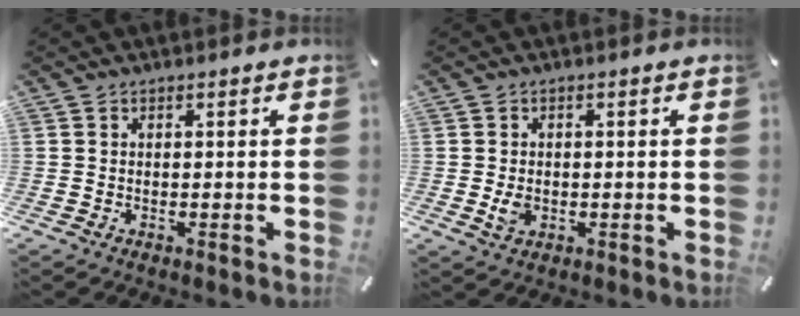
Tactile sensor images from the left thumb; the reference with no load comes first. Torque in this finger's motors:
{"motor_torque": [0.73, 0.94, 0.07, -0.10, -0.01]}